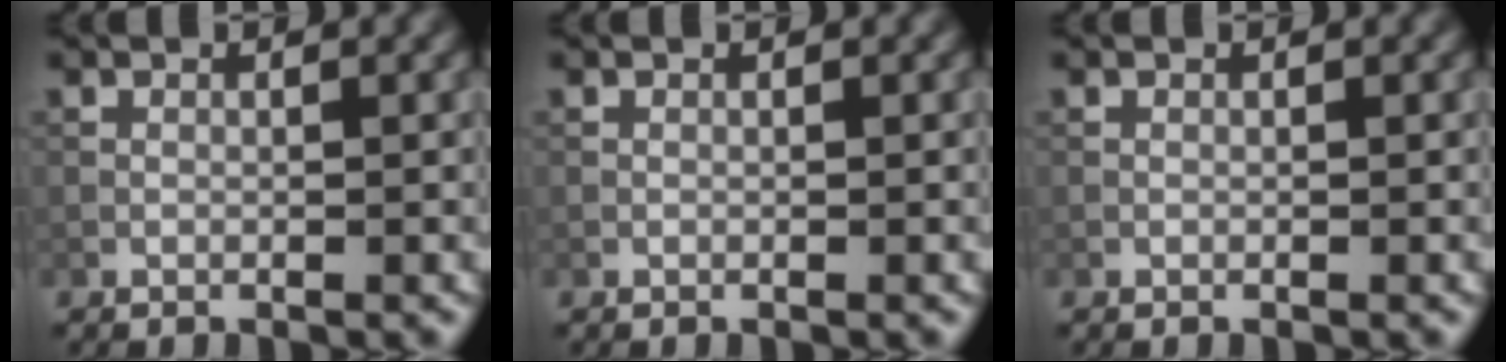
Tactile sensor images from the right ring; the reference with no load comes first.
{"total": 0.0}
{"total": 0.0}